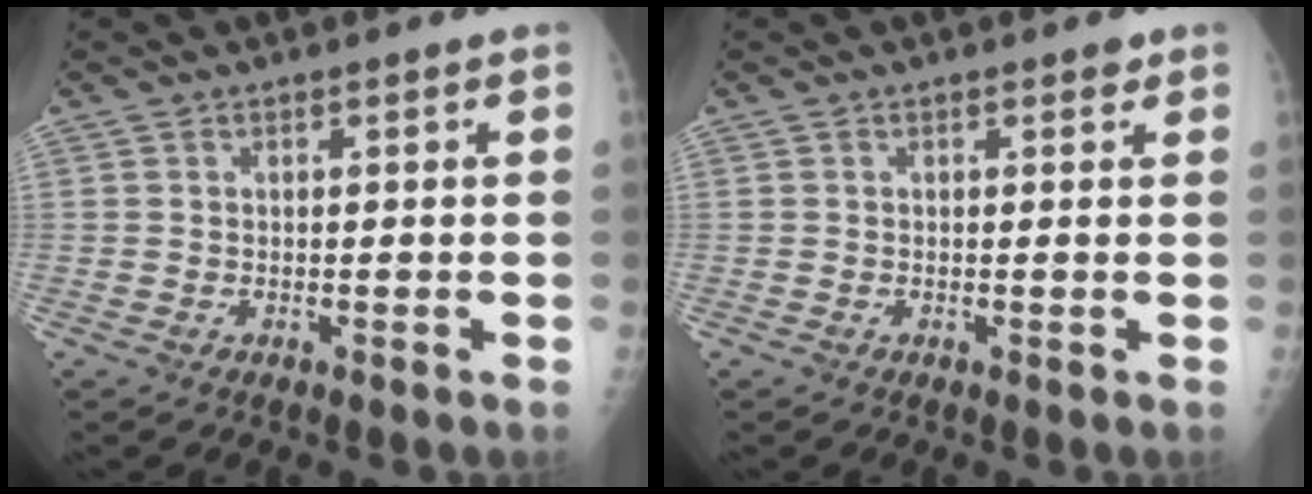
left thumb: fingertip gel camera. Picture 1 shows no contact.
{"total": 1.2, "force": [0.7, 0.5, 0.7], "torque": [-0.003, -0.002, 0.007]}